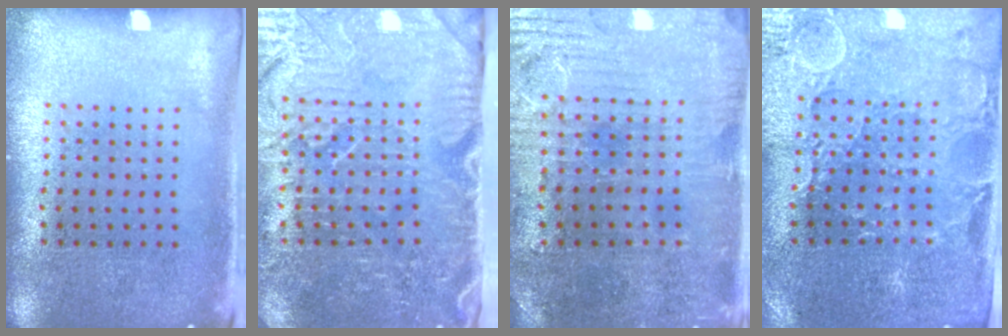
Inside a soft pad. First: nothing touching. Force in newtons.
{"total": 5.1, "press": 4.5, "slide": 2.5}
{"total": 1.5, "press": 1.3, "slide": 0.6}
{"total": 1.3, "press": 1.3, "slide": 0.4}